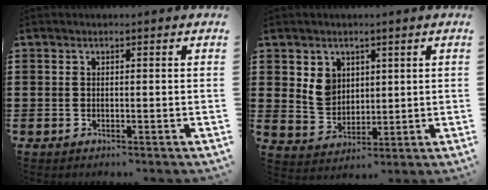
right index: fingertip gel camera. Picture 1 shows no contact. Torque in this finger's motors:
{"motor_torque": [0.18, -0.03, 0.29, 0.05]}